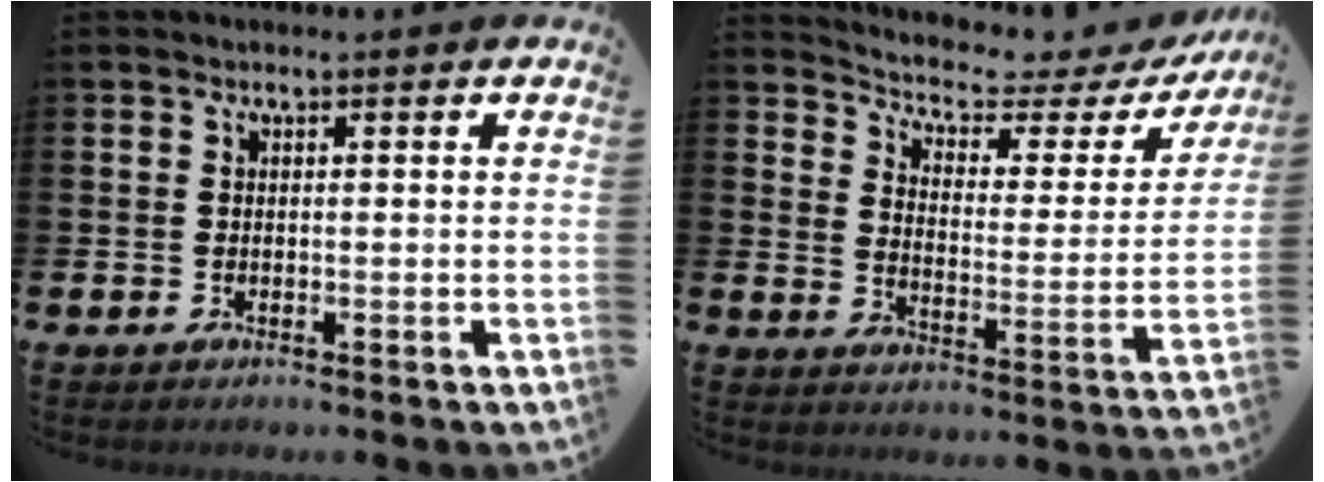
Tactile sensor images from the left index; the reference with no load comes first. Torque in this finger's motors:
{"motor_torque": [1.02, -1.12, 0.13, 0.06]}